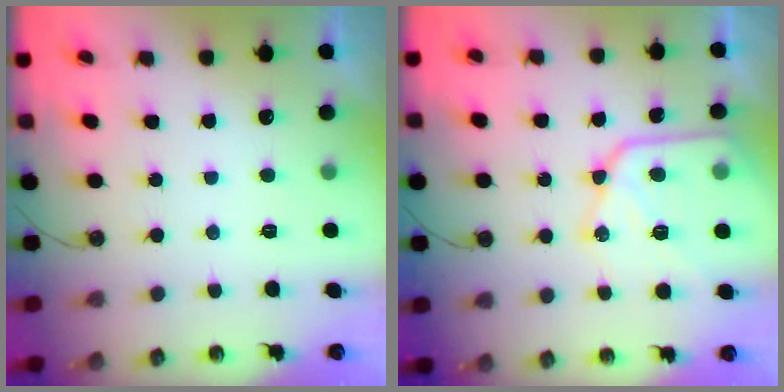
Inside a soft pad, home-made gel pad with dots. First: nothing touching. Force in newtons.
{"total": 16.4, "press": 16.3, "slide": 1.9}